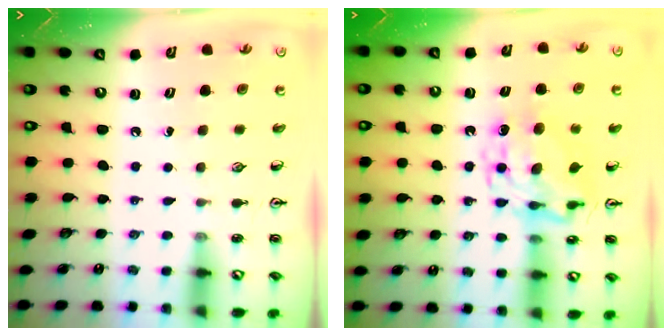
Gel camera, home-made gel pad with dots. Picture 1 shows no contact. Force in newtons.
{"total": 11.5, "press": 11.4, "slide": 1.2}